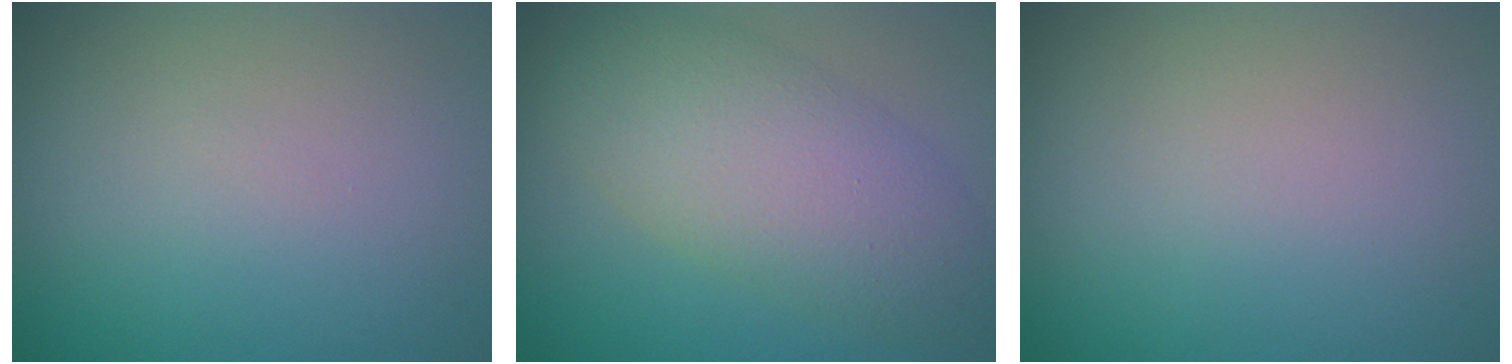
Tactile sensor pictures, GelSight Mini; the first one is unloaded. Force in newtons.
{"total": 7.5, "press": 7.5, "slide": 0.3}
{"total": 0.0}